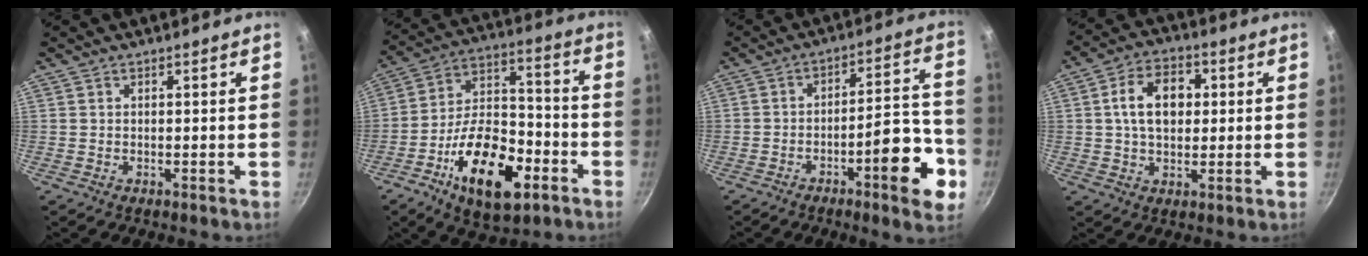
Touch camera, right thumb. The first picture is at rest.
{"total": 20.3, "force": [-8.8, 10.1, 15.2], "torque": [-0.227, 0.050, -0.151]}
{"total": 14.3, "force": [-6.3, 3.9, 12.2], "torque": [-0.141, 0.048, -0.092]}
{"total": 10.4, "force": [1.6, 7.1, 7.4], "torque": [-0.103, 0.012, 0.019]}